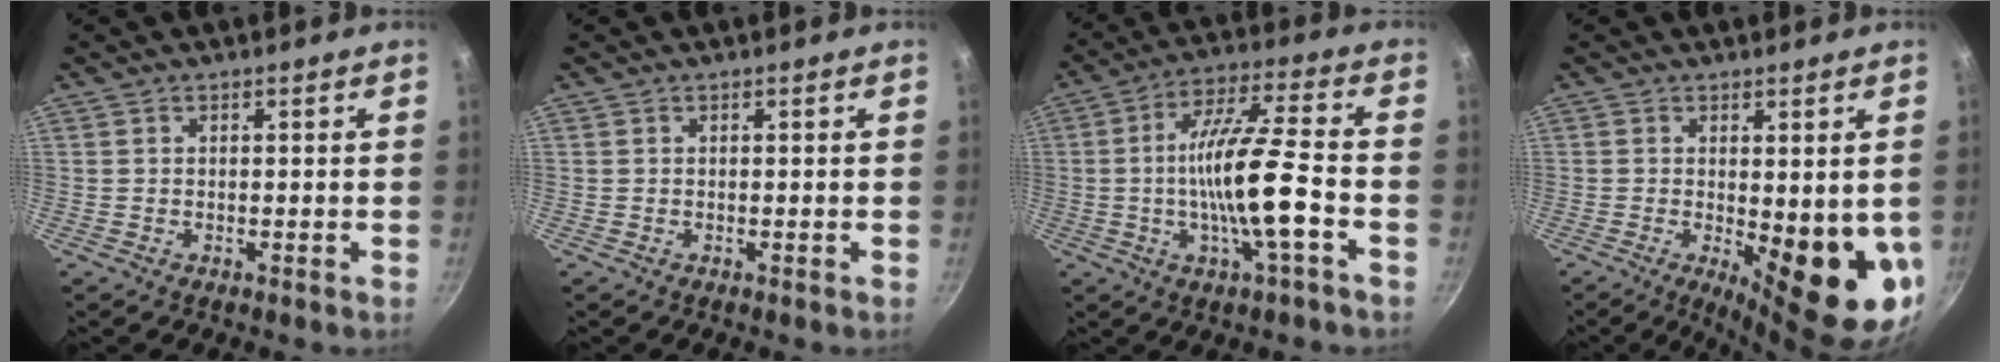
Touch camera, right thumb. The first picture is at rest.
{"total": 0.0}
{"total": 13.8, "force": [-3.0, 2.2, 13.3], "torque": [-0.241, 0.026, -0.057]}
{"total": 14.4, "force": [-1.7, 4.9, 13.4], "torque": [-0.152, -0.029, -0.009]}